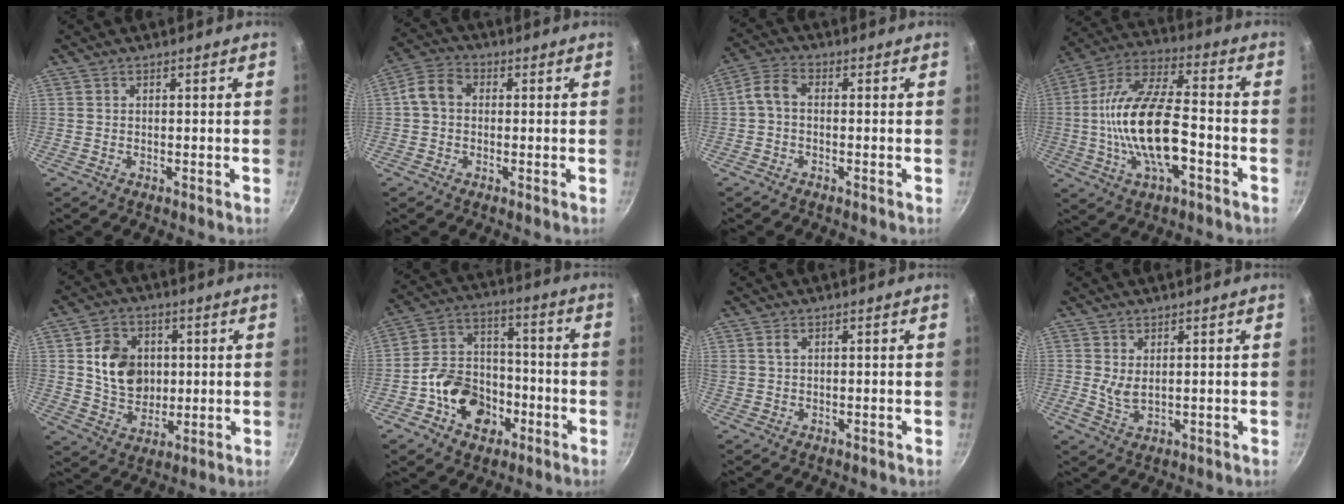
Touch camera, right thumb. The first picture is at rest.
{"total": 5.8, "force": [0.2, 4.6, 3.6], "torque": [-0.059, 0.018, -0.013]}
{"total": 4.1, "force": [-0.8, 2.5, 3.0], "torque": [-0.071, 0.023, -0.028]}
{"total": 18.9, "force": [-3.9, 8.1, 16.7], "torque": [-0.304, 0.034, -0.083]}
{"total": 11.7, "force": [1.8, 9.4, 6.6], "torque": [-0.082, -0.006, 0.035]}
{"total": 14.4, "force": [-5.4, 10.9, 7.7], "torque": [-0.104, 0.051, -0.096]}
{"total": 1.6, "force": [0.7, 1.0, 1.0], "torque": [-0.017, 0.000, 0.015]}
{"total": 3.4, "force": [0.9, 1.8, 2.7], "torque": [-0.047, -0.013, 0.021]}